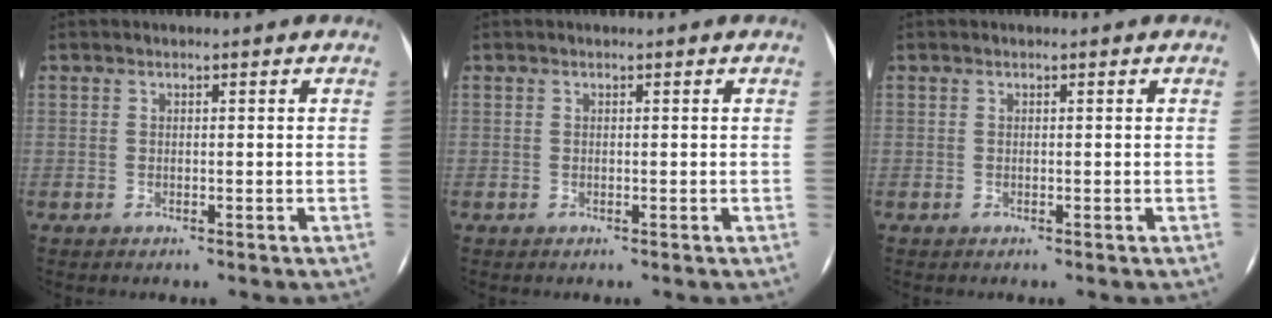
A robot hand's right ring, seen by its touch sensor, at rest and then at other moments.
{"total": 0.0}
{"total": 0.0}